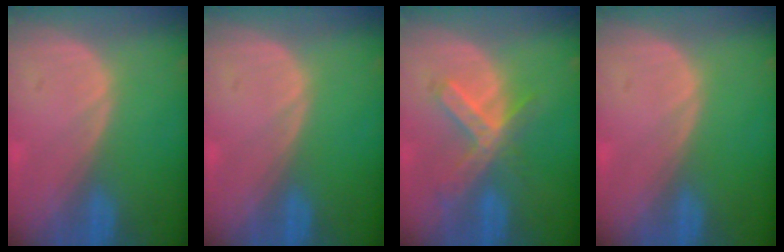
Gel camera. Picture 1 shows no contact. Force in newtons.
{"total": 0.0}
{"total": 6.6, "press": 5.8, "slide": 3.1}
{"total": 0.0}